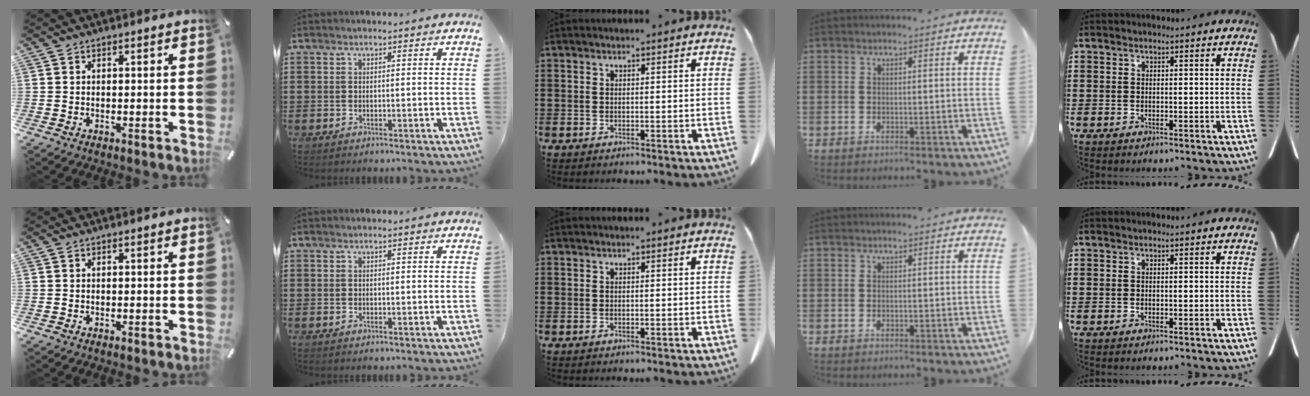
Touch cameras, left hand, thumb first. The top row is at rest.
{}